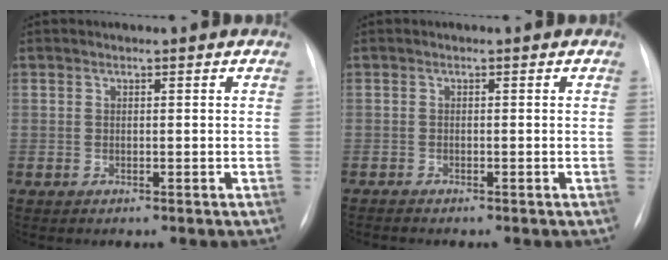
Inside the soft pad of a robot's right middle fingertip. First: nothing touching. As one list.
[{"total": 1.1, "force": [-1.0, 0.1, 0.5], "torque": [-0.012, -0.004, -0.013]}]